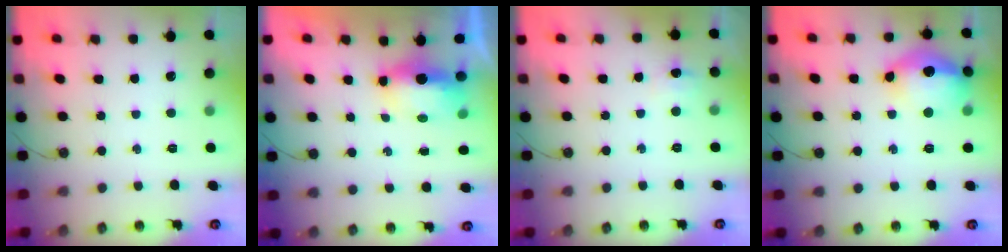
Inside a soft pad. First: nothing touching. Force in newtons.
{"total": 6.0, "press": 6.0, "slide": 0.7}
{"total": 5.8, "press": 2.7, "slide": 5.2}
{"total": 16.0, "press": 15.9, "slide": 1.7}